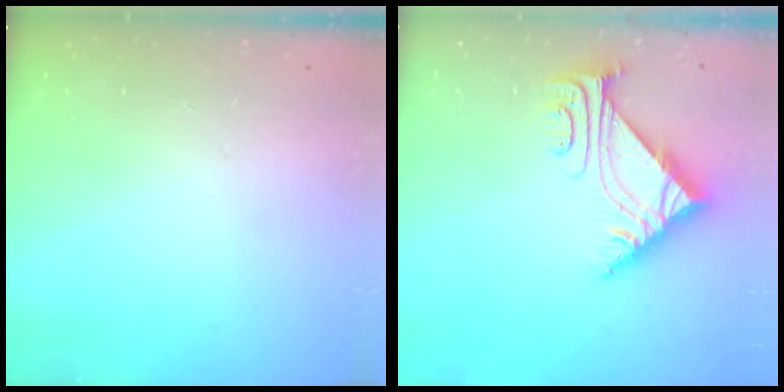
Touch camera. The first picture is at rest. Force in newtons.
{"total": 7.0, "press": 6.9, "slide": 0.9}